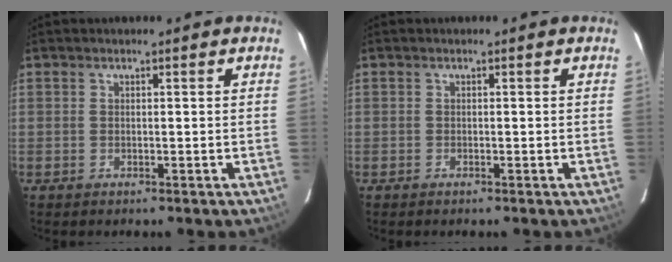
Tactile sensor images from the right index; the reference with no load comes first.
{"total": 0.0}